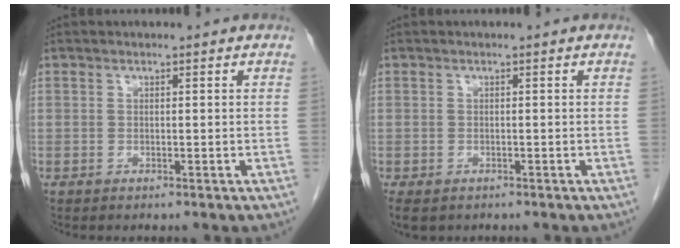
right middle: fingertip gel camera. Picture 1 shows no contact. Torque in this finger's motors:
{"motor_torque": [0.86, -0.53, 0.07, 0.04]}